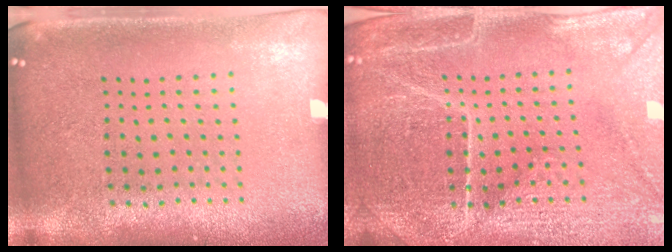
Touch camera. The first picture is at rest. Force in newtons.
{"total": 4.3, "press": 4.2, "slide": 1.0}